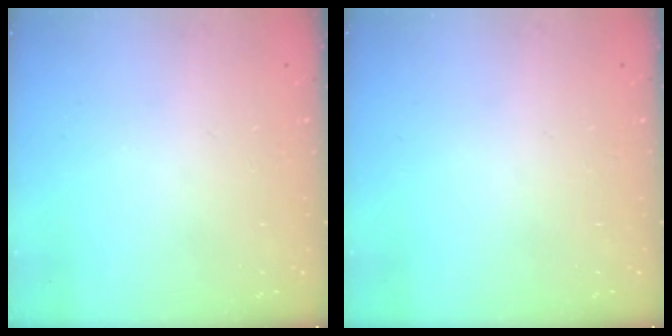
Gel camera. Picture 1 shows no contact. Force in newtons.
{"total": 0.0}